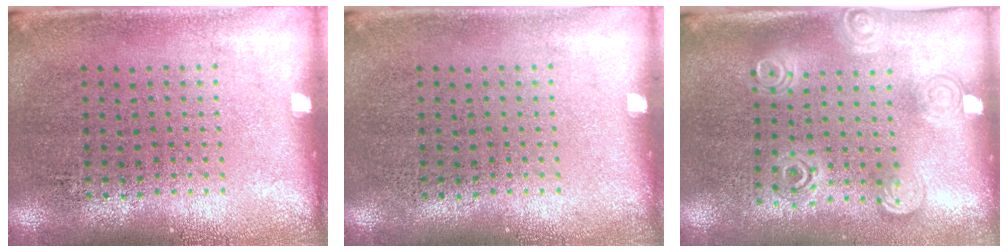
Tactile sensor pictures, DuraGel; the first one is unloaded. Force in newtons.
{"total": 0.0}
{"total": 1.7, "press": 1.4, "slide": 1.0}